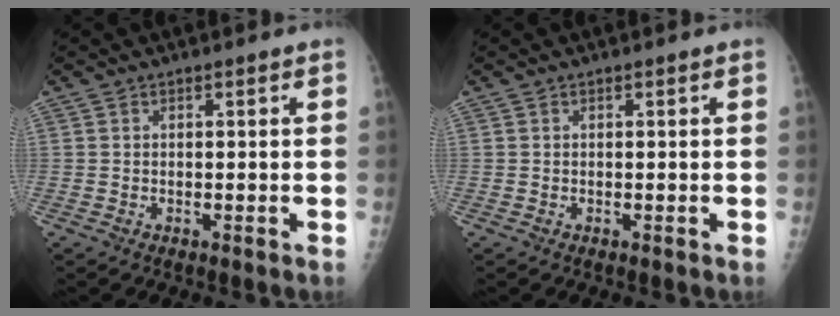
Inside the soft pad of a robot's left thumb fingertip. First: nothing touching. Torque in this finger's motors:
{"motor_torque": [0.00, 0.00, -0.07, -0.09, 0.01]}